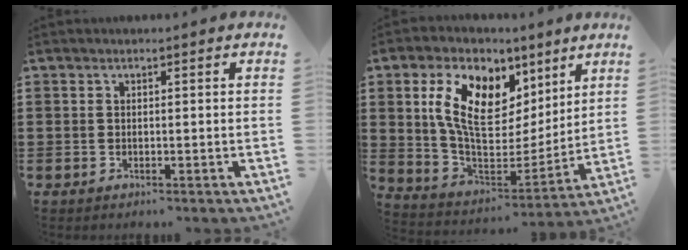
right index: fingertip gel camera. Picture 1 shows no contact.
{"total": 12.1, "force": [6.2, 7.2, 7.6], "torque": [-0.169, -0.005, 0.121]}